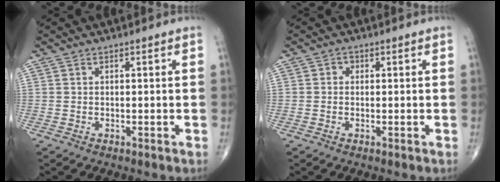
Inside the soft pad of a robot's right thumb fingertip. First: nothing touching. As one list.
[{"total": 1.0, "force": [0.1, 0.9, 0.4], "torque": [0.003, 0.004, -0.002]}]